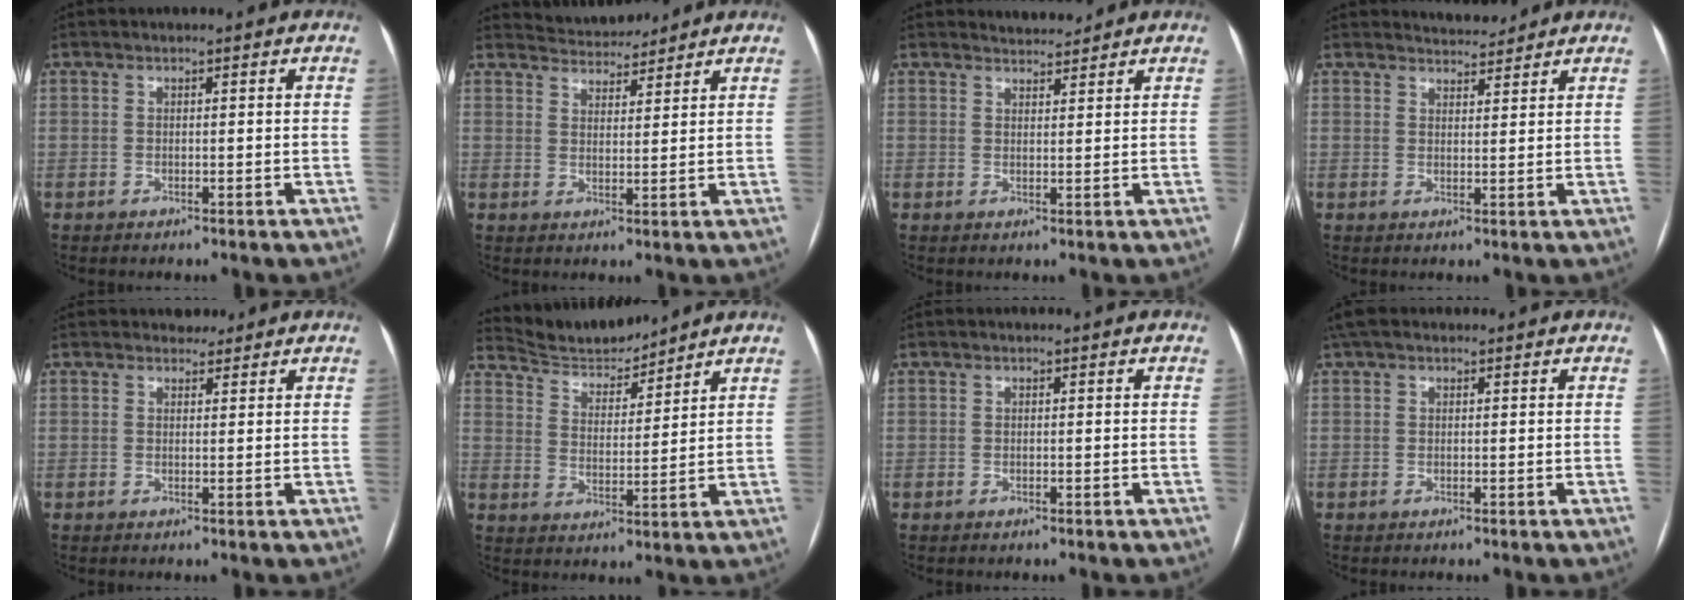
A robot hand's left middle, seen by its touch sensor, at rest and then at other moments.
{"total": 5.5, "force": [5.5, 0.8, 0.2], "torque": [-0.009, 0.017, 0.087]}
{"total": 2.6, "force": [2.6, 0.3, -0.2], "torque": [-0.004, 0.006, 0.046]}
{"total": 3.3, "force": [3.3, 0.3, -0.2], "torque": [-0.004, 0.004, 0.053]}
{"total": 1.7, "force": [1.5, 0.8, -0.1], "torque": [0.003, 0.002, 0.020]}
{"total": 8.6, "force": [8.5, 0.8, 0.6], "torque": [-0.022, 0.008, 0.160]}
{"total": 0.0}
{"total": 3.2, "force": [2.4, 1.5, 1.5], "torque": [-0.032, 0.035, 0.044]}